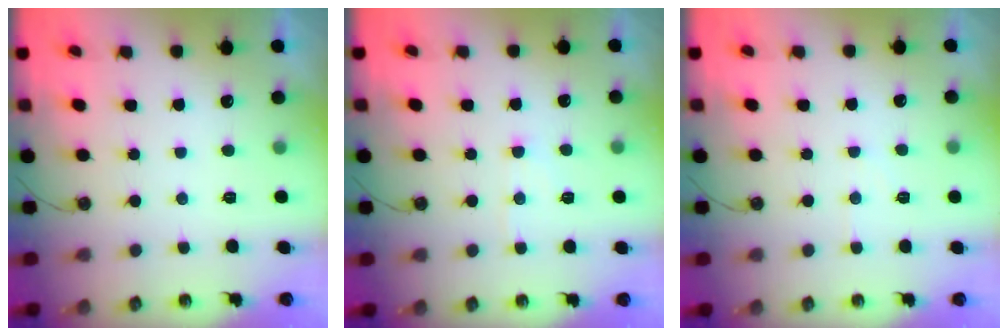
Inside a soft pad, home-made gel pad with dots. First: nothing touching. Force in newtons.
{"total": 4.8, "press": 4.8, "slide": 0.6}
{"total": 4.2, "press": 4.1, "slide": 0.6}